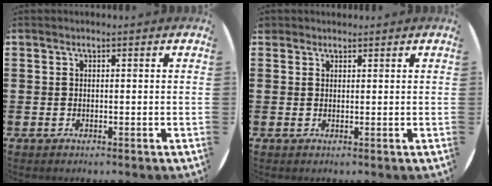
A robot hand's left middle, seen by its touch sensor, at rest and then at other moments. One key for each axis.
{"total": 0.9, "fx": 0.9, "fy": 0.3, "fz": -0.2, "tx": 0.002, "ty": 0.002, "tz": 0.017}